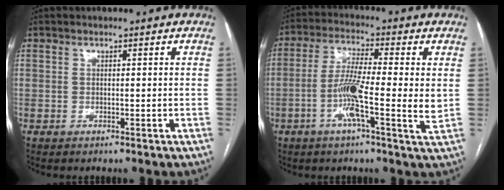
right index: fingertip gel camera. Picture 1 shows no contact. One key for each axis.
{"total": 10.6, "fx": -1.2, "fy": 0.6, "fz": 10.5, "tx": -0.188, "ty": -0.004, "tz": -0.037}